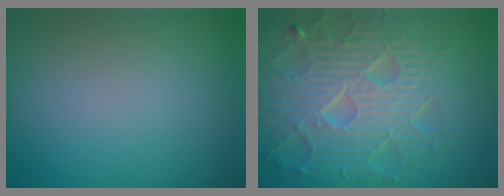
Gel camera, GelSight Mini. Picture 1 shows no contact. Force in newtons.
{"total": 9.2, "press": 6.5, "slide": 6.5}